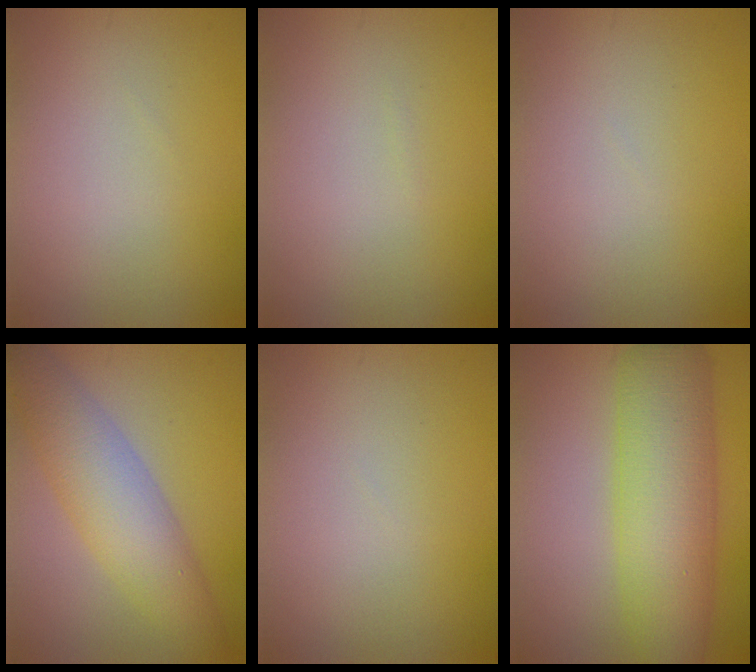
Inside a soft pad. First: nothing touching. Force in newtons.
{"total": 0.0}
{"total": 0.0}
{"total": 6.4, "press": 6.4, "slide": 0.1}
{"total": 0.0}
{"total": 8.7, "press": 8.7, "slide": 0.2}